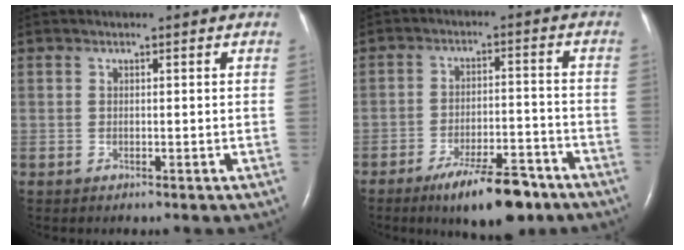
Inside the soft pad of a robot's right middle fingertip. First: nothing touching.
{"total": 10.6, "force": [-7.5, 2.6, 7.0], "torque": [-0.108, -0.007, -0.117]}